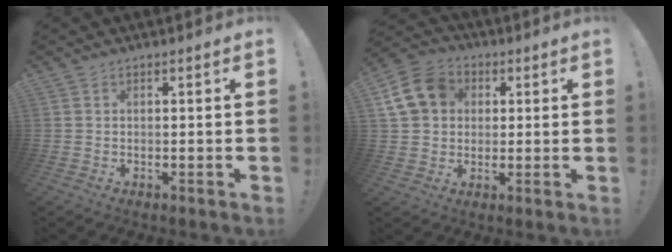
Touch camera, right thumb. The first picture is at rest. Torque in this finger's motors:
{"motor_torque": [0.06, 0.26, 0.70, 0.20, 0.04]}